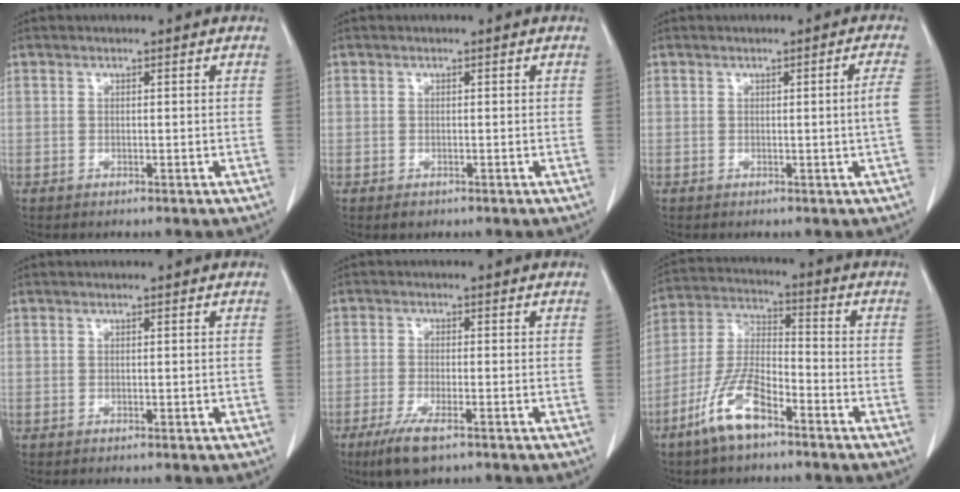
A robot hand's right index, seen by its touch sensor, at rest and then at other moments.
{"total": 1.0, "force": [-0.5, 0.9, 0.2], "torque": [0.000, 0.004, -0.003]}
{"total": 2.9, "force": [-0.4, -0.8, 2.7], "torque": [-0.036, -0.001, -0.003]}
{"total": 0.0}
{"total": 5.8, "force": [-3.6, 1.2, 4.3], "torque": [-0.090, -0.014, -0.061]}
{"total": 10.3, "force": [-6.3, 2.9, 7.6], "torque": [-0.168, -0.005, -0.127]}